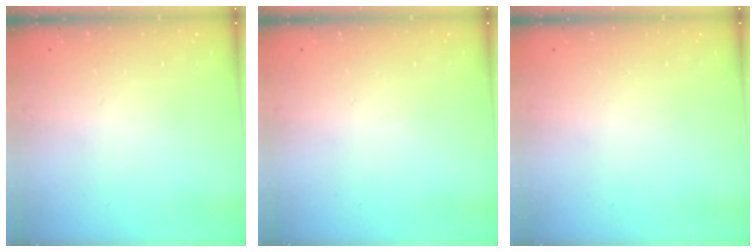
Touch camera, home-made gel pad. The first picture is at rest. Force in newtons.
{"total": 0.0}
{"total": 0.0}